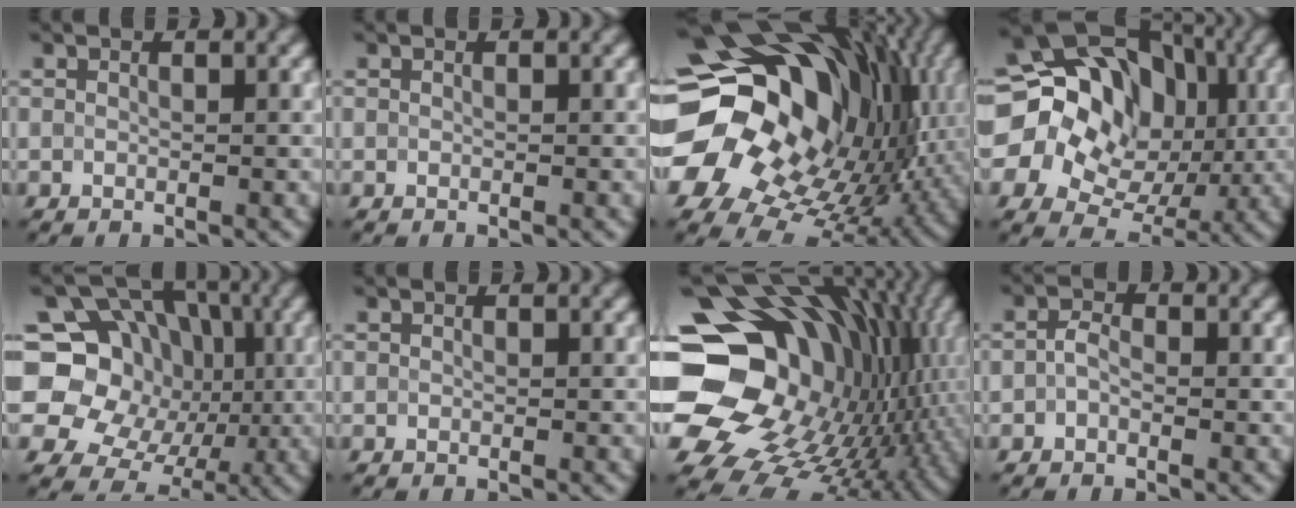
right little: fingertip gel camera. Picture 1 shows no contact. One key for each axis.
{"total": 0.0}
{"total": 20.5, "fx": 3.0, "fy": 15.4, "fz": 13.2, "tx": -0.238, "ty": -0.020, "tz": 0.068}
{"total": 17.3, "fx": 2.0, "fy": 14.2, "fz": 9.6, "tx": -0.183, "ty": 0.018, "tz": 0.024}
{"total": 14.4, "fx": 0.0, "fy": 13.0, "fz": 6.2, "tx": -0.128, "ty": 0.022, "tz": -0.024}
{"total": 0.0}
{"total": 21.1, "fx": 0.3, "fy": 16.5, "fz": 13.1, "tx": -0.244, "ty": -0.018, "tz": 0.019}
{"total": 1.5, "fx": -0.5, "fy": 1.0, "fz": 0.9, "tx": -0.017, "ty": 0.003, "tz": -0.015}